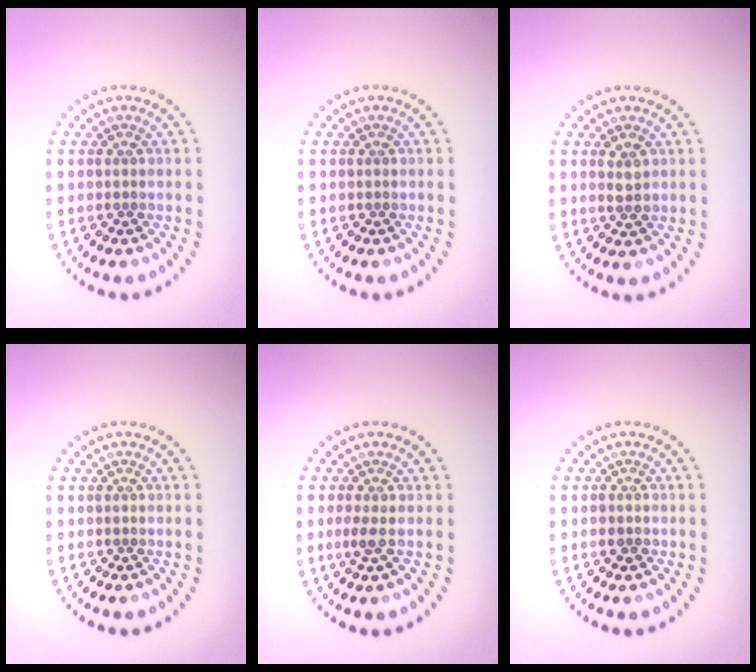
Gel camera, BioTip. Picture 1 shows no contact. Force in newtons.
{"total": 0.0}
{"total": 1.6, "press": 1.6, "slide": 0.1}
{"total": 0.0}
{"total": 1.1, "press": 1.0, "slide": 0.5}
{"total": 1.0, "press": 0.9, "slide": 0.3}